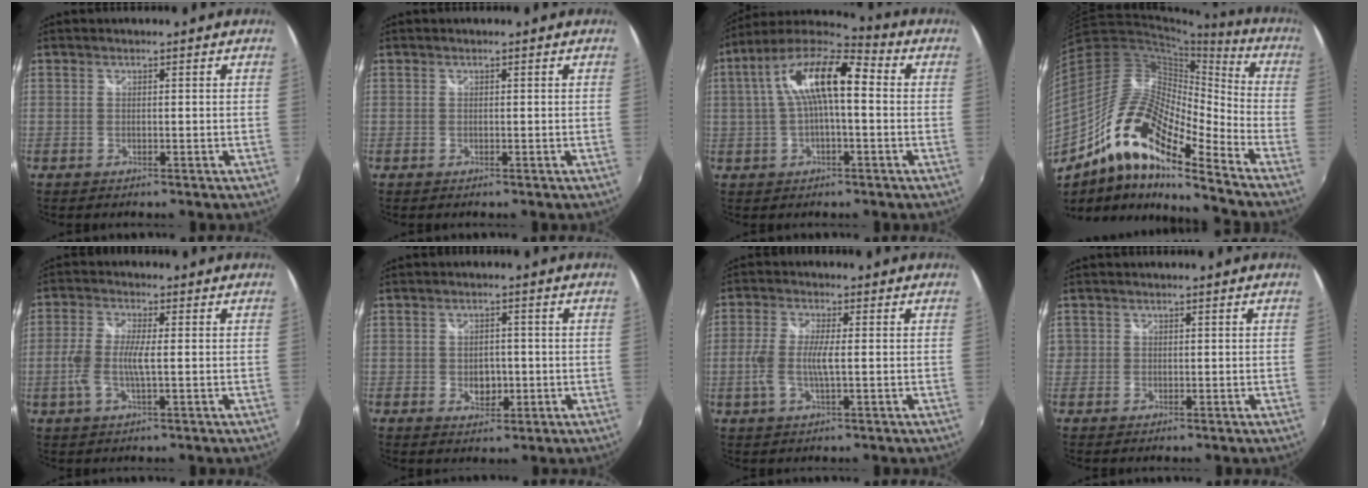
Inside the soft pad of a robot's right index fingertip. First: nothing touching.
{"total": 0.0}
{"total": 14.3, "force": [1.7, 4.7, 13.4], "torque": [-0.248, 0.027, 0.021]}
{"total": 19.0, "force": [-11.7, 5.1, 14.1], "torque": [-0.248, -0.012, -0.237]}
{"total": 6.8, "force": [-0.8, 2.0, 6.5], "torque": [-0.138, -0.001, -0.017]}
{"total": 4.7, "force": [-0.8, 3.4, 3.1], "torque": [-0.051, -0.003, -0.011]}
{"total": 6.5, "force": [-0.7, 1.8, 6.2], "torque": [-0.130, -0.003, -0.016]}
{"total": 1.4, "force": [0.2, 1.4, 0.1], "torque": [-0.001, 0.000, 0.000]}